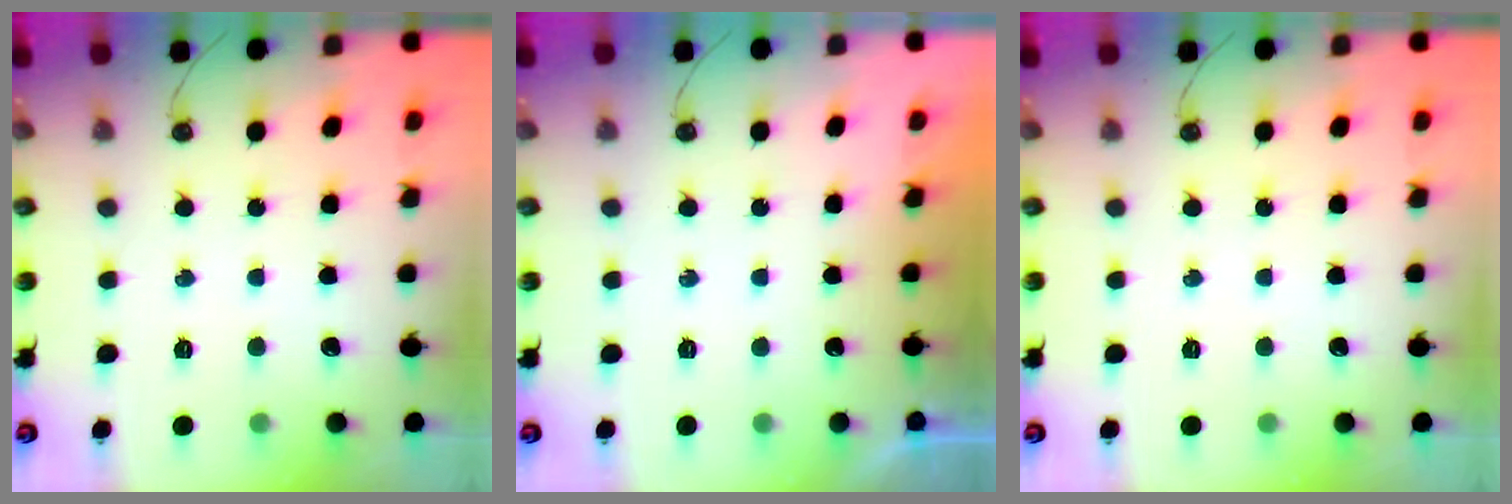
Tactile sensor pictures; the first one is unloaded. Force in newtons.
{"total": 0.0}
{"total": 0.0}